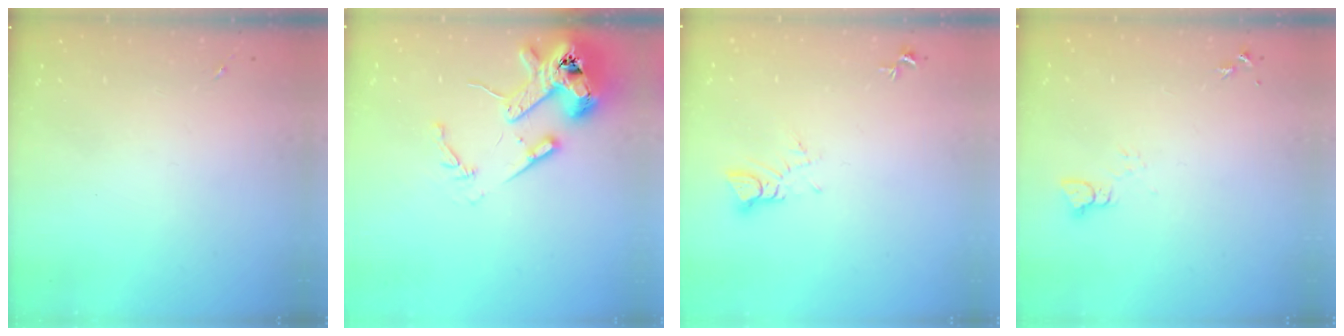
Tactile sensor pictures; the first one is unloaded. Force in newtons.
{"total": 15.1, "press": 15.0, "slide": 2.1}
{"total": 4.0, "press": 4.0, "slide": 0.3}
{"total": 2.2, "press": 2.2, "slide": 0.2}